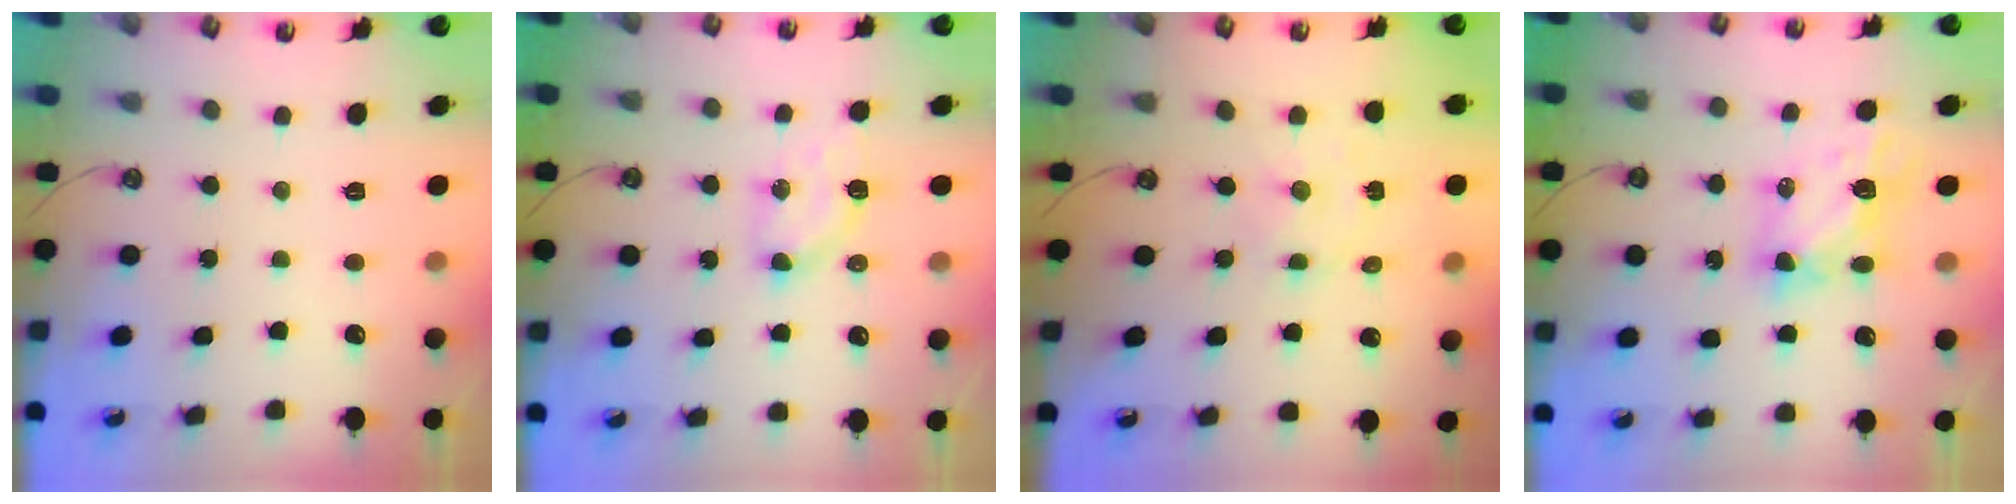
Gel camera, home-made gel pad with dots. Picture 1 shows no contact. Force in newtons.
{"total": 5.7, "press": 5.7, "slide": 0.3}
{"total": 2.0, "press": 2.0, "slide": 0.5}
{"total": 5.6, "press": 5.6, "slide": 0.5}